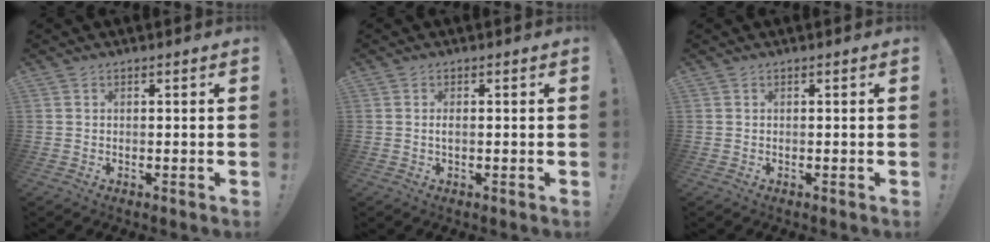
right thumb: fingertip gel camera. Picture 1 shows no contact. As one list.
[{"total": 1.2, "force": [-0.2, 0.3, 1.1], "torque": [-0.021, 0.001, -0.004]}, {"total": 0.0}]